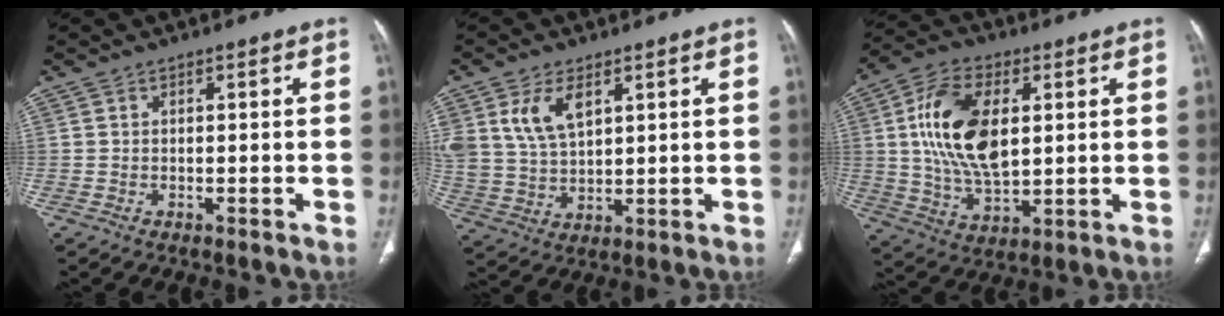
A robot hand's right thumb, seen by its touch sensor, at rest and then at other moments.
{"total": 9.0, "force": [4.1, 5.1, 6.2], "torque": [-0.117, -0.012, 0.090]}
{"total": 17.0, "force": [3.1, 9.3, 13.9], "torque": [-0.255, -0.004, 0.060]}